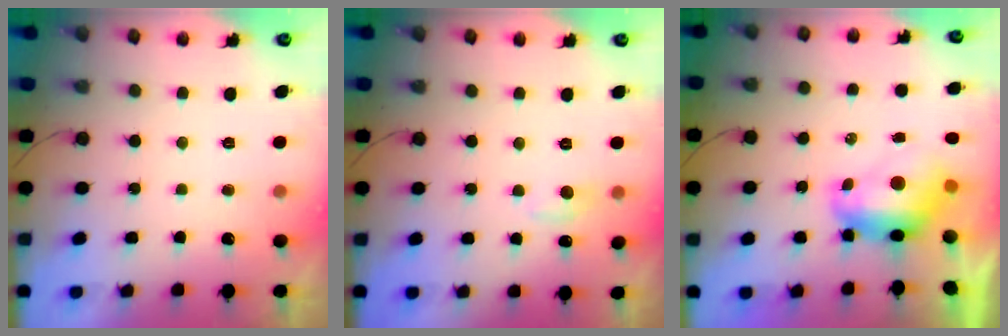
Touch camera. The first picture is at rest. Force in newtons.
{"total": 6.5, "press": 6.4, "slide": 0.9}
{"total": 8.4, "press": 8.3, "slide": 0.8}